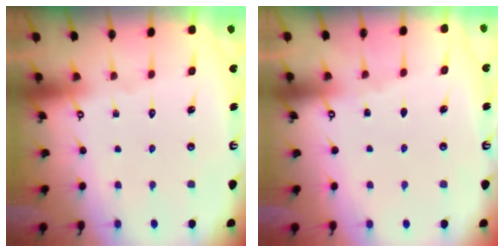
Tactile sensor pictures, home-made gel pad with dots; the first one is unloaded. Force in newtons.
{"total": 2.5, "press": 2.5, "slide": 0.4}